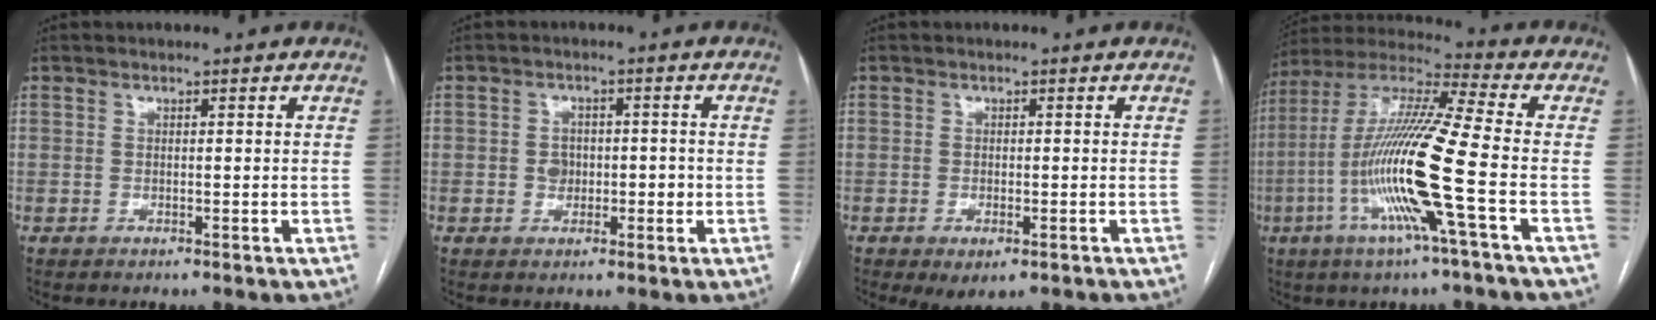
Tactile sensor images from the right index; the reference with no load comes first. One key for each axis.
{"total": 3.1, "fx": -0.2, "fy": 2.5, "fz": 1.8, "tx": -0.016, "ty": 0.013, "tz": 0.000}
{"total": 3.6, "fx": -2.0, "fy": 1.4, "fz": 2.7, "tx": -0.038, "ty": -0.006, "tz": -0.020}
{"total": 17.3, "fx": -4.7, "fy": -0.8, "fz": 16.6, "tx": -0.333, "ty": -0.008, "tz": -0.101}